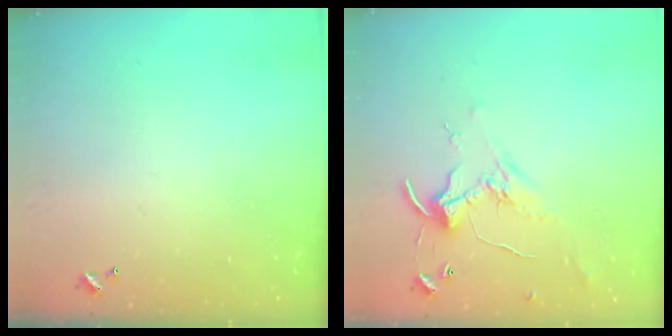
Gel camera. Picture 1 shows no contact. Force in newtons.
{"total": 1.6, "press": 1.5, "slide": 0.5}